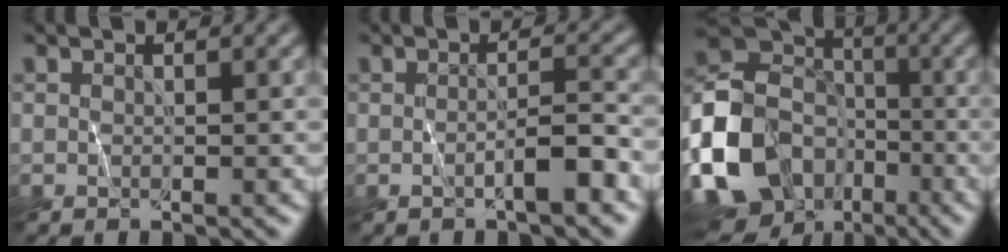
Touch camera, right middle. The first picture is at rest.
{"total": 2.5, "force": [-1.1, 0.3, 2.2], "torque": [-0.032, 0.007, -0.022]}
{"total": 14.2, "force": [-5.4, 11.4, 6.7], "torque": [-0.165, -0.014, -0.109]}